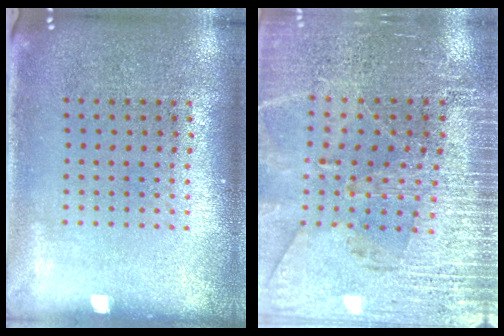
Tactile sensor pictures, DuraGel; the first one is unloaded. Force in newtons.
{"total": 3.1, "press": 3.0, "slide": 0.5}